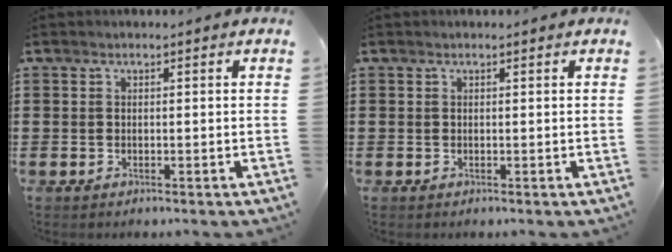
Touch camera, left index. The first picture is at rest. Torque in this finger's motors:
{"motor_torque": [-0.05, -0.03, -0.01, 0.00]}